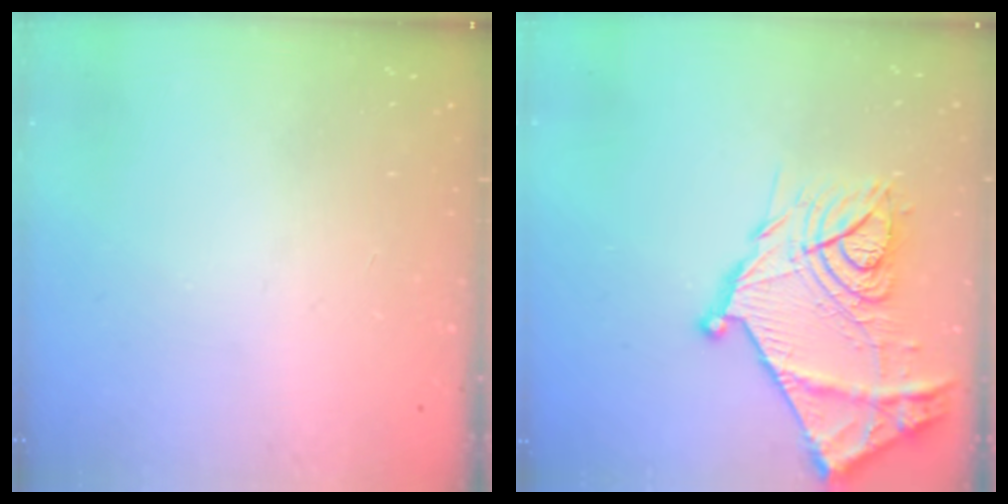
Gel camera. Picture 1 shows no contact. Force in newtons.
{"total": 22.8, "press": 22.7, "slide": 1.7}